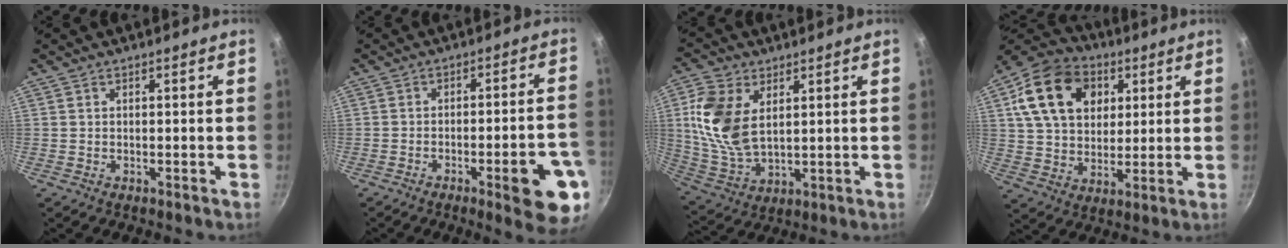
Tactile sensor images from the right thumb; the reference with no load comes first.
{"total": 12.5, "force": [-5.3, 2.8, 11.0], "torque": [-0.119, 0.029, -0.063]}
{"total": 13.6, "force": [3.5, 8.2, 10.2], "torque": [-0.202, -0.011, 0.079]}
{"total": 18.6, "force": [6.1, 13.8, 11.0], "torque": [-0.167, 0.003, 0.098]}